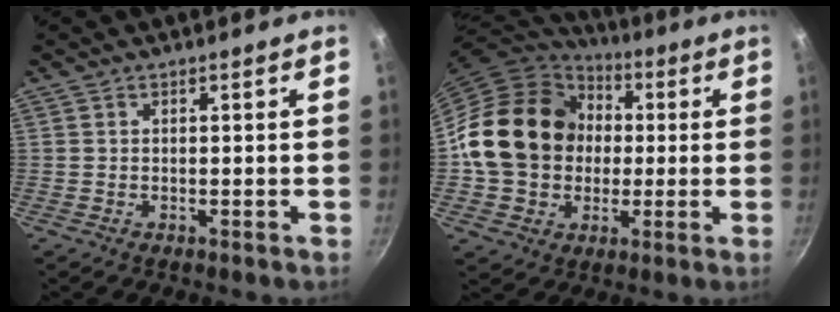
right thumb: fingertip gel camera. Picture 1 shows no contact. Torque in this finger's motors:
{"motor_torque": [0.91, 3.57, 0.92, -0.93, 0.20]}